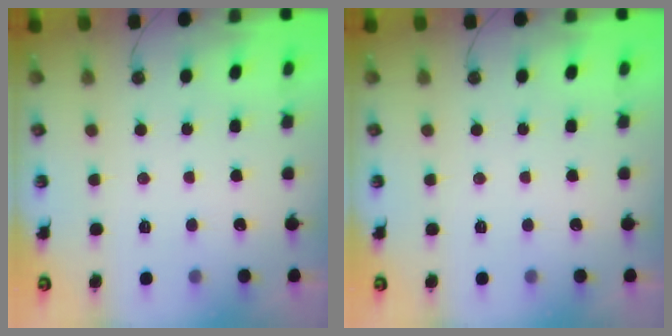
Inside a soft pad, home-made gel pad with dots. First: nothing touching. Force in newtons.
{"total": 0.0}